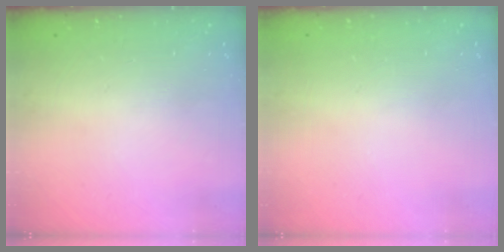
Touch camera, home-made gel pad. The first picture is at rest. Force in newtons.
{"total": 0.0}